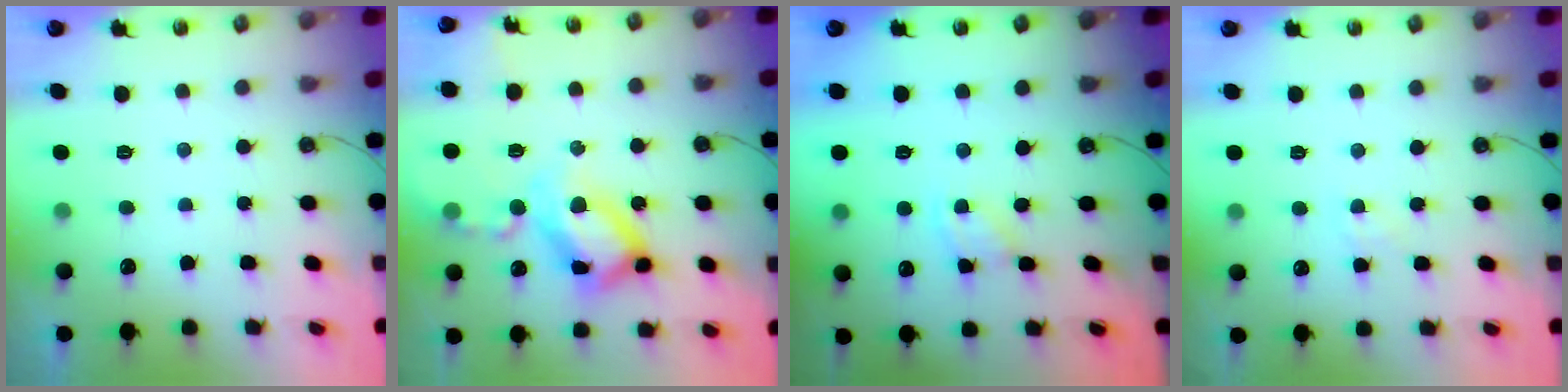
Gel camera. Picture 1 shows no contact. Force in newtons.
{"total": 22.1, "press": 22.0, "slide": 2.1}
{"total": 1.8, "press": 1.8, "slide": 0.3}
{"total": 2.9, "press": 2.9, "slide": 0.5}